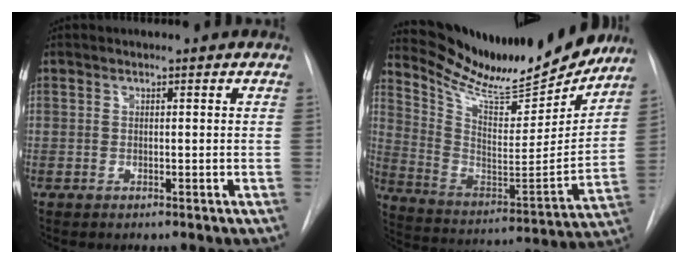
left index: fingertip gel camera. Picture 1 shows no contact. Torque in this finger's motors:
{"motor_torque": [0.84, -1.30, 0.16, 0.13]}